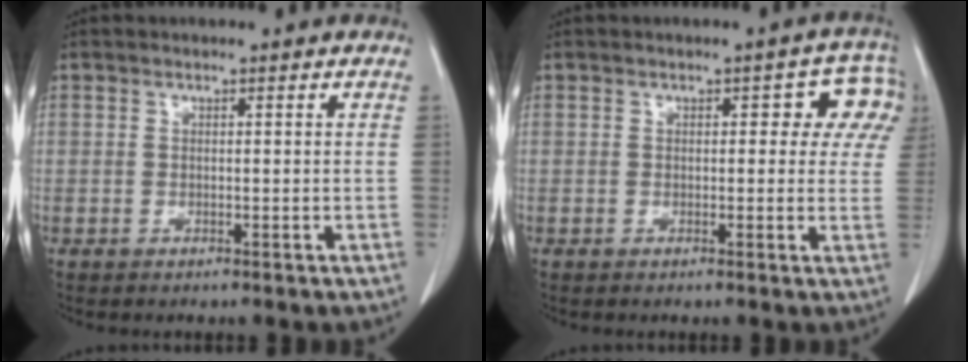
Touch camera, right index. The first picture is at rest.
{"total": 5.7, "force": [1.9, 3.3, 4.2], "torque": [-0.020, 0.025, 0.015]}